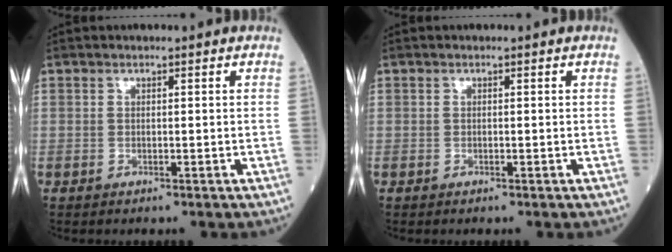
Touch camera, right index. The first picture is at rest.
{"total": 0.0}